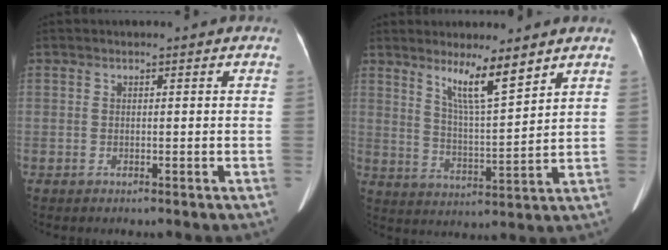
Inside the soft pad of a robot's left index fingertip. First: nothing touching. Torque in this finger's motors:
{"motor_torque": [0.31, -0.55, 0.47, 0.14]}